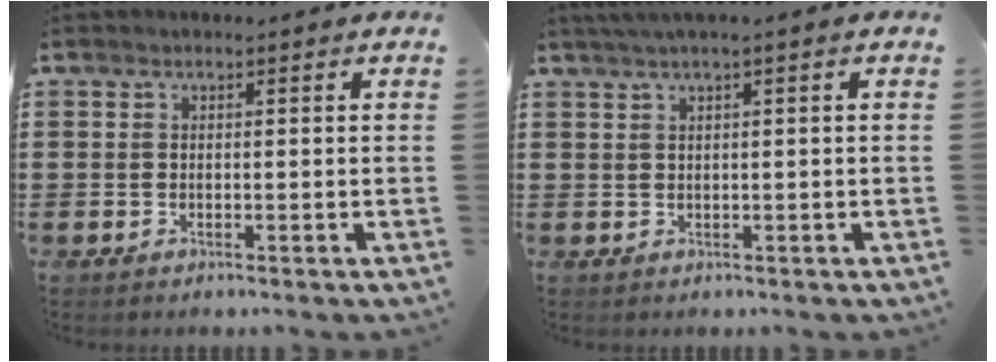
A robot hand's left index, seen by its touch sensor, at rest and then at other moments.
{"total": 1.6, "force": [0.5, -0.1, 1.5], "torque": [-0.026, -0.003, 0.010]}